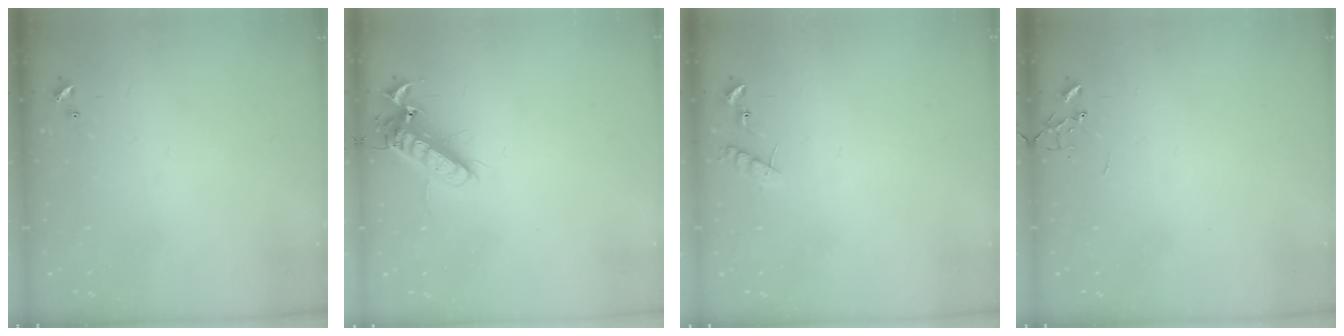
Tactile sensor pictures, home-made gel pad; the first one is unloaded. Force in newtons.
{"total": 12.7, "press": 12.5, "slide": 2.1}
{"total": 6.7, "press": 6.7, "slide": 0.4}
{"total": 0.0}